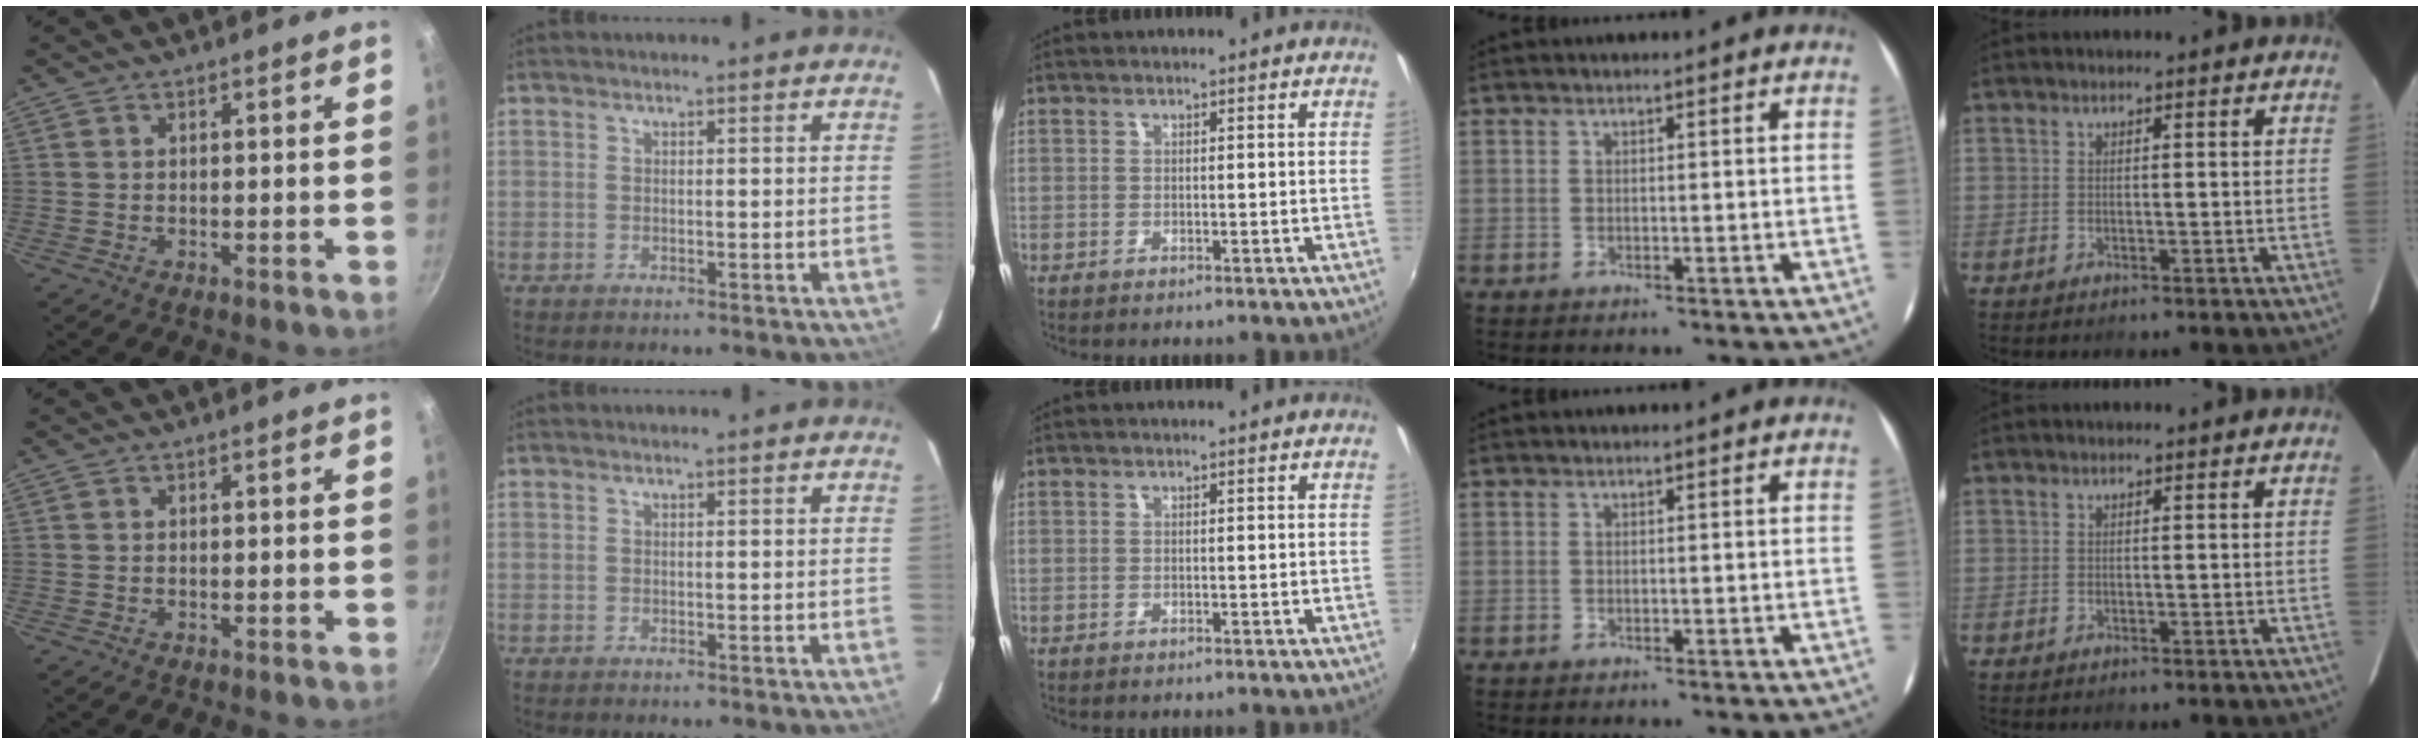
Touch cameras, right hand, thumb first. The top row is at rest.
{}